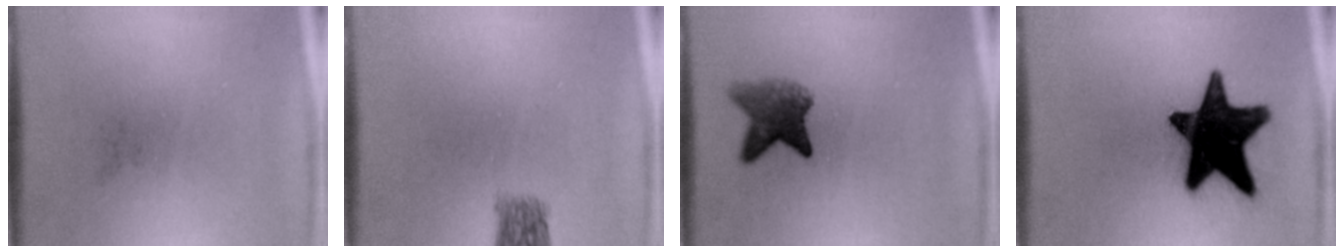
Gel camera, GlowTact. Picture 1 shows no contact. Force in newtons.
{"total": 2.5}
{"total": 4.7}
{"total": 19.3}